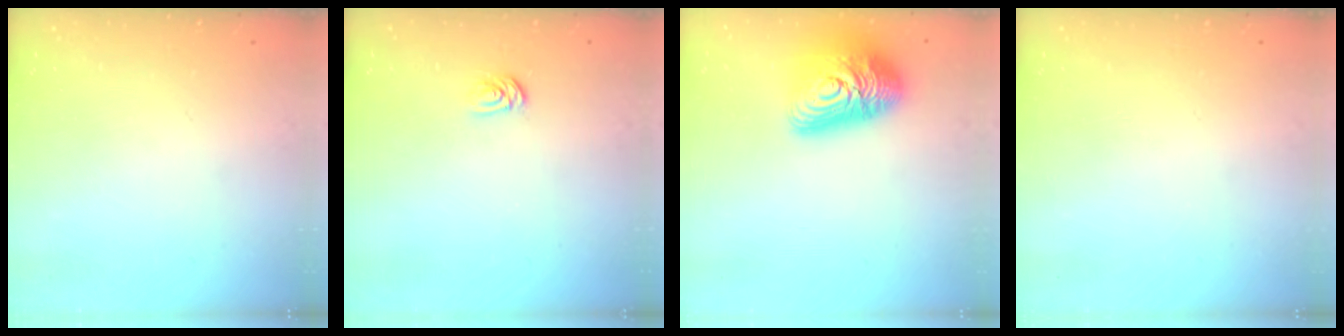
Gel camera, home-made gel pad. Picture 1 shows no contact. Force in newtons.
{"total": 2.0, "press": 2.0, "slide": 0.3}
{"total": 15.9, "press": 15.9, "slide": 1.0}
{"total": 0.0}